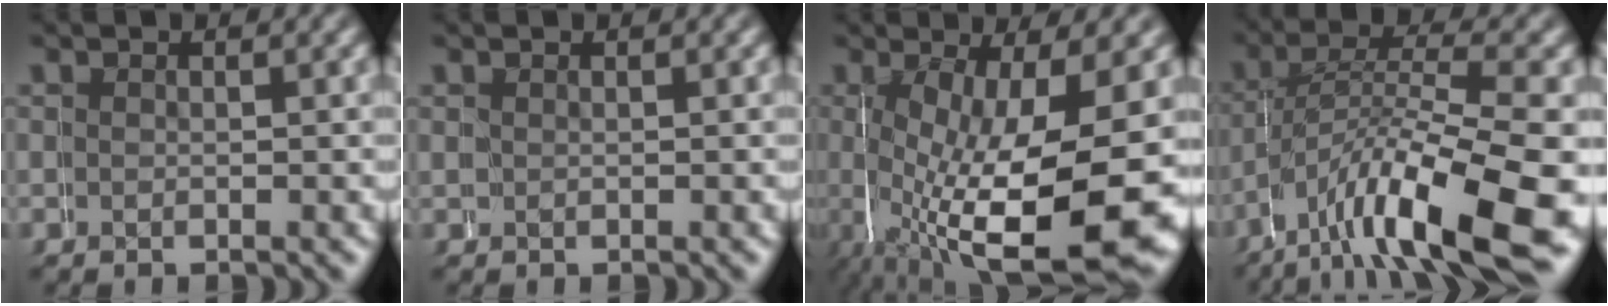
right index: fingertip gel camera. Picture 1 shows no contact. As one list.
[{"total": 0.0}, {"total": 14.0, "force": [-1.8, 6.2, 12.5], "torque": [-0.238, -0.053, 0.011]}, {"total": 10.5, "force": [-4.1, 4.4, 8.6], "torque": [-0.148, -0.022, -0.054]}]